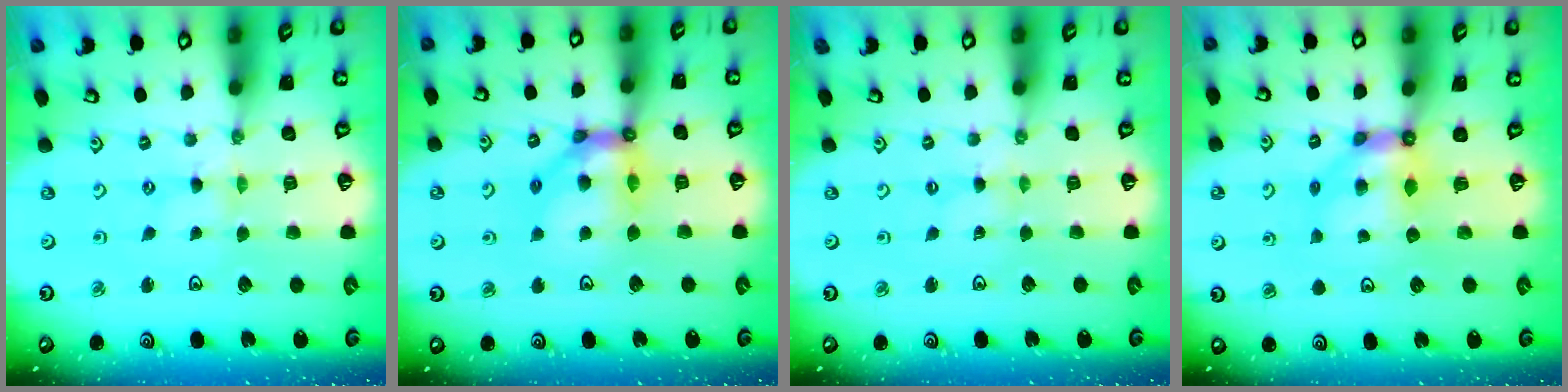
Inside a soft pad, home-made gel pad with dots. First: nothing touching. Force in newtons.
{"total": 11.5, "press": 11.5, "slide": 1.2}
{"total": 0.5, "press": 0.5, "slide": 0.1}
{"total": 6.0, "press": 6.0, "slide": 0.3}